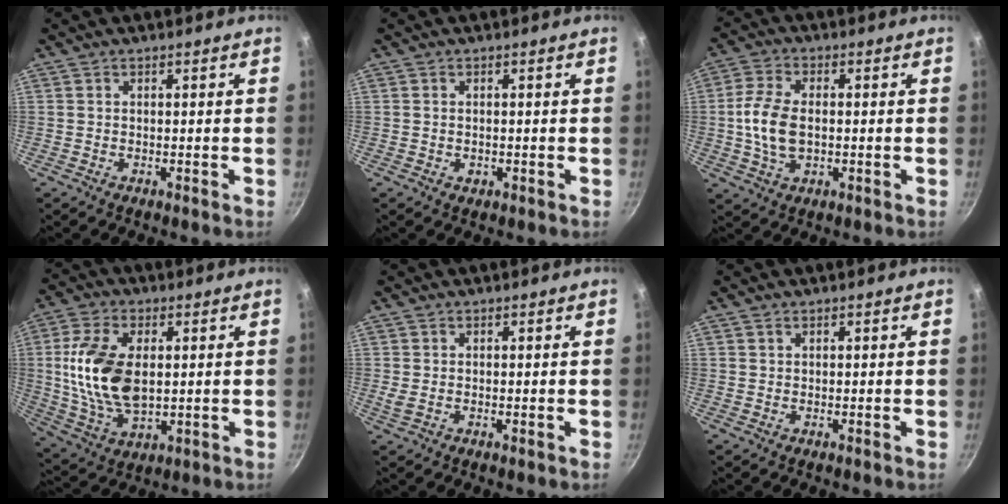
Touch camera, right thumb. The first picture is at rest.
{"total": 1.1, "force": [-0.2, 0.9, 0.6], "torque": [-0.008, 0.000, -0.003]}
{"total": 8.9, "force": [-0.3, 5.4, 7.1], "torque": [-0.142, 0.014, -0.008]}
{"total": 15.8, "force": [1.7, 9.1, 12.8], "torque": [-0.236, -0.007, 0.039]}
{"total": 1.3, "force": [0.3, 0.7, 1.0], "torque": [-0.021, -0.002, 0.007]}
{"total": 0.5, "force": [0.3, 0.4, 0.1], "torque": [0.001, 0.001, 0.006]}